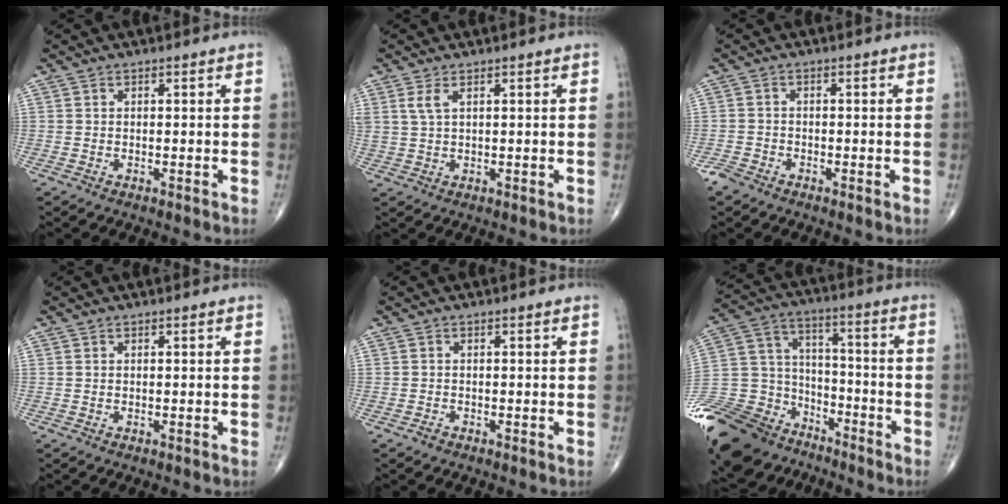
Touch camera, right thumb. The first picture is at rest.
{"total": 2.6, "force": [1.3, 1.0, 2.0], "torque": [-0.050, 0.002, 0.035]}
{"total": 2.1, "force": [-1.8, 1.0, 0.7], "torque": [-0.018, -0.001, -0.037]}
{"total": 0.0}
{"total": 0.7, "force": [-0.5, 0.4, 0.2], "torque": [-0.004, 0.000, -0.013]}
{"total": 27.7, "force": [-19.0, 16.6, 11.3], "torque": [-0.300, 0.055, -0.329]}